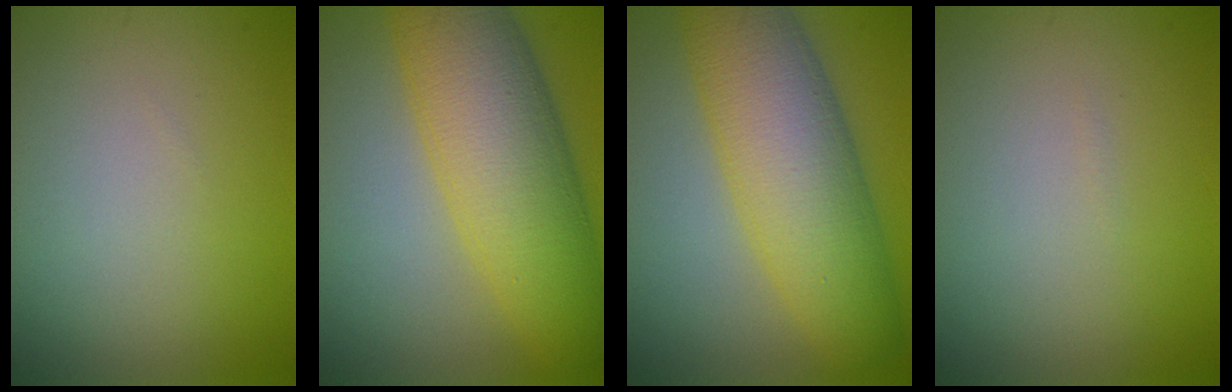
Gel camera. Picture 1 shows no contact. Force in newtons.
{"total": 10.8, "press": 10.8, "slide": 0.1}
{"total": 10.1, "press": 10.1, "slide": 0.1}
{"total": 0.0}